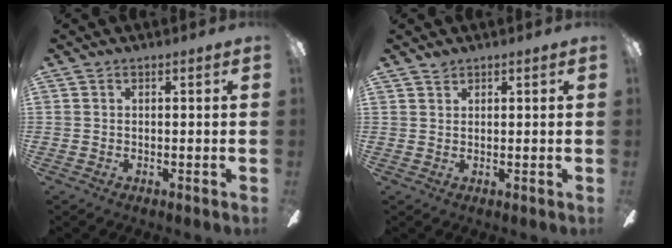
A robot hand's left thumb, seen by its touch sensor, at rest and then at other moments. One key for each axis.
{"total": 1.1, "fx": 1.0, "fy": 0.4, "fz": 0.1, "tx": -0.004, "ty": -0.002, "tz": 0.020}